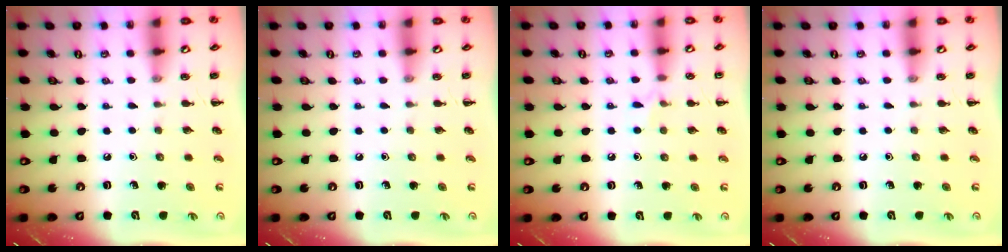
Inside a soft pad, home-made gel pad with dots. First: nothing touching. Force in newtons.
{"total": 0.0}
{"total": 4.1, "press": 3.9, "slide": 1.3}
{"total": 0.0}